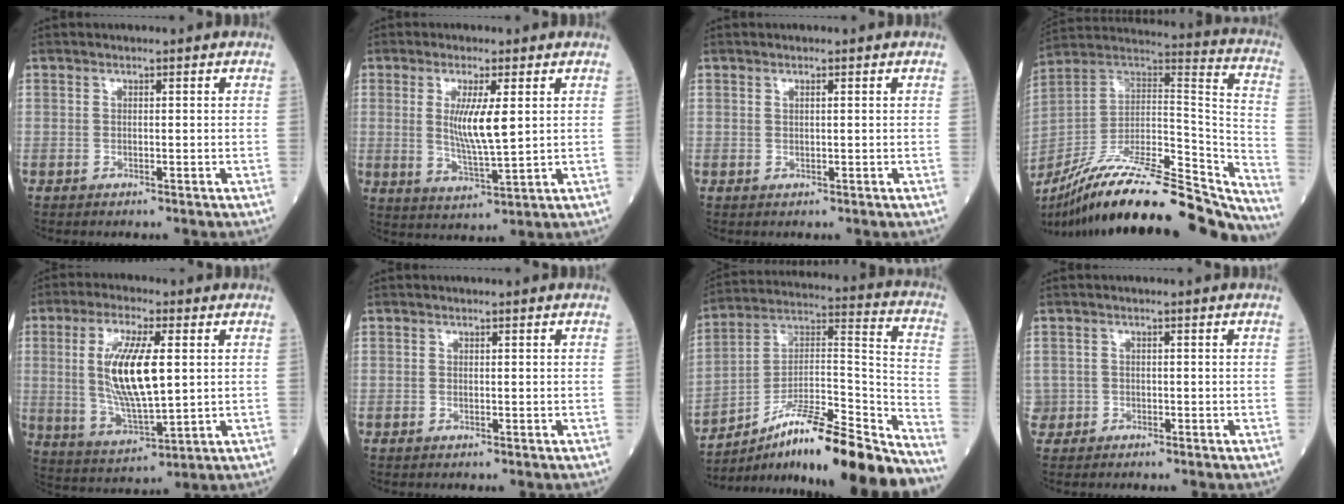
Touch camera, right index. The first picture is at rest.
{"total": 7.4, "force": [1.5, 0.7, 7.2], "torque": [-0.139, -0.015, 0.033]}
{"total": 0.6, "force": [0.4, 0.1, 0.5], "torque": [-0.014, 0.001, 0.009]}
{"total": 33.4, "force": [-28.2, 5.3, 17.2], "torque": [-0.231, -0.012, -0.421]}
{"total": 12.7, "force": [2.0, 3.0, 12.2], "torque": [-0.249, -0.004, 0.042]}
{"total": 0.0}
{"total": 22.2, "force": [-18.1, 0.7, 12.9], "torque": [-0.175, 0.026, -0.300]}
{"total": 1.7, "force": [-0.9, 1.4, 0.0], "torque": [-0.002, 0.007, -0.016]}